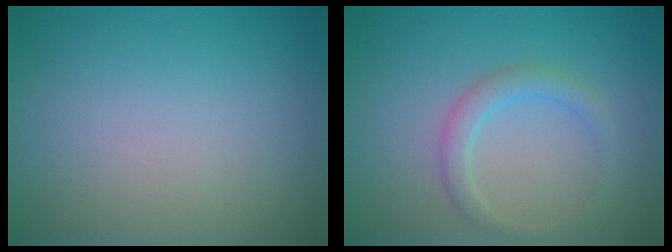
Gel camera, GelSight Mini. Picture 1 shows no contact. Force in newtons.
{"total": 2.1, "press": 2.1, "slide": 0.0}